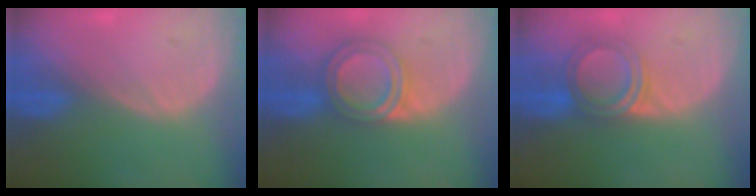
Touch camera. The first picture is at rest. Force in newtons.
{"total": 6.4, "press": 5.8, "slide": 2.8}
{"total": 5.1, "press": 5.1, "slide": 0.3}